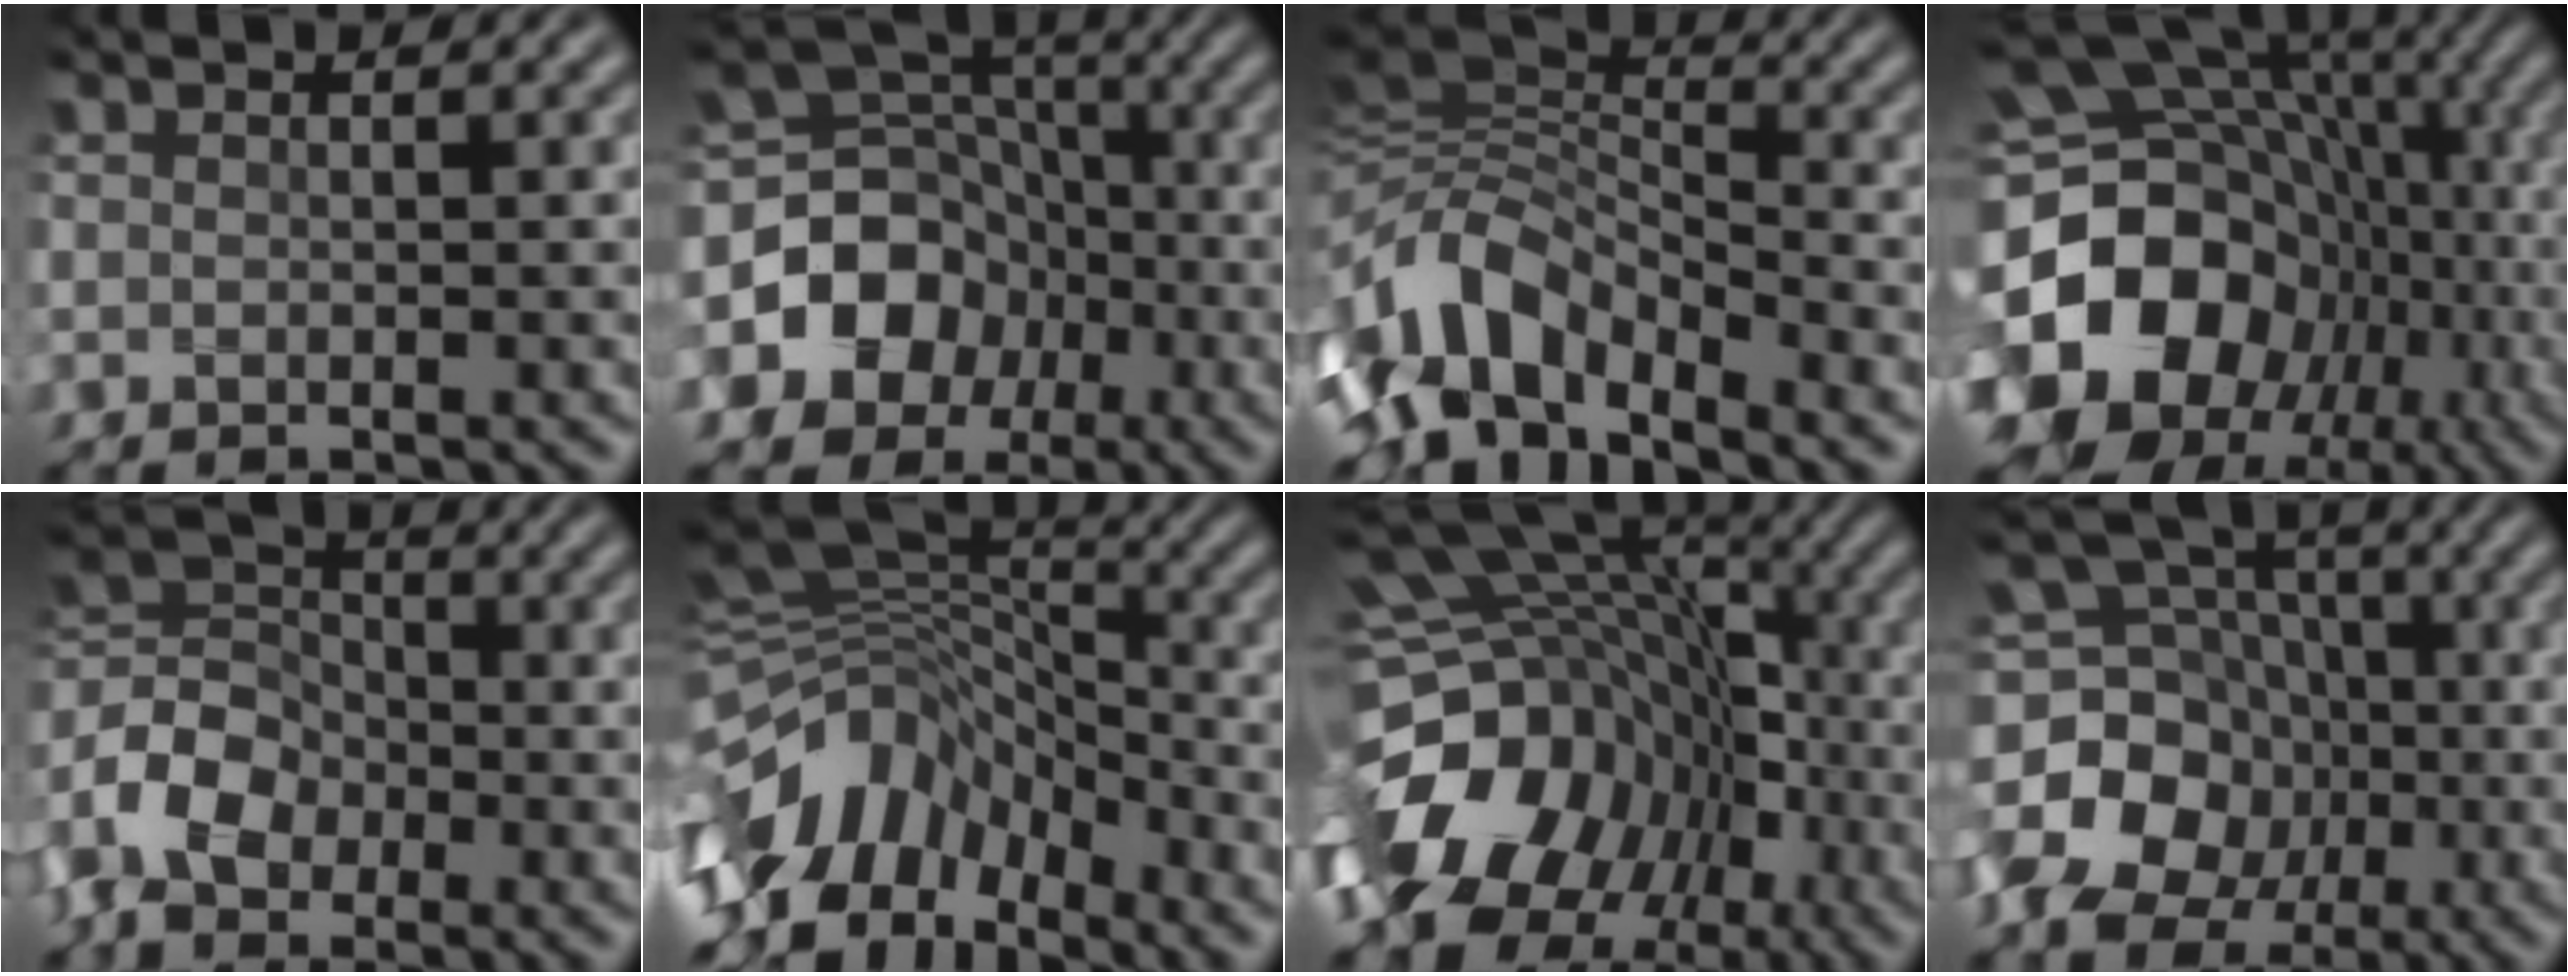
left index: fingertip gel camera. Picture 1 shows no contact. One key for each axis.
{"total": 10.4, "fx": -2.4, "fy": 8.8, "fz": 5.1, "tx": -0.108, "ty": -0.001, "tz": -0.061}
{"total": 7.5, "fx": -4.9, "fy": 3.6, "fz": 4.4, "tx": -0.079, "ty": 0.004, "tz": -0.105}
{"total": 19.6, "fx": -3.4, "fy": 16.0, "fz": 10.8, "tx": -0.223, "ty": -0.008, "tz": -0.049}
{"total": 6.3, "fx": -2.9, "fy": 4.1, "fz": 3.8, "tx": -0.089, "ty": 0.013, "tz": -0.072}
{"total": 10.3, "fx": -6.0, "fy": 5.8, "fz": 6.1, "tx": -0.118, "ty": 0.027, "tz": -0.125}
{"total": 15.4, "fx": -5.8, "fy": 11.6, "fz": 8.4, "tx": -0.173, "ty": 0.005, "tz": -0.096}
{"total": 13.9, "fx": -2.6, "fy": 11.8, "fz": 6.8, "tx": -0.174, "ty": 0.010, "tz": -0.062}